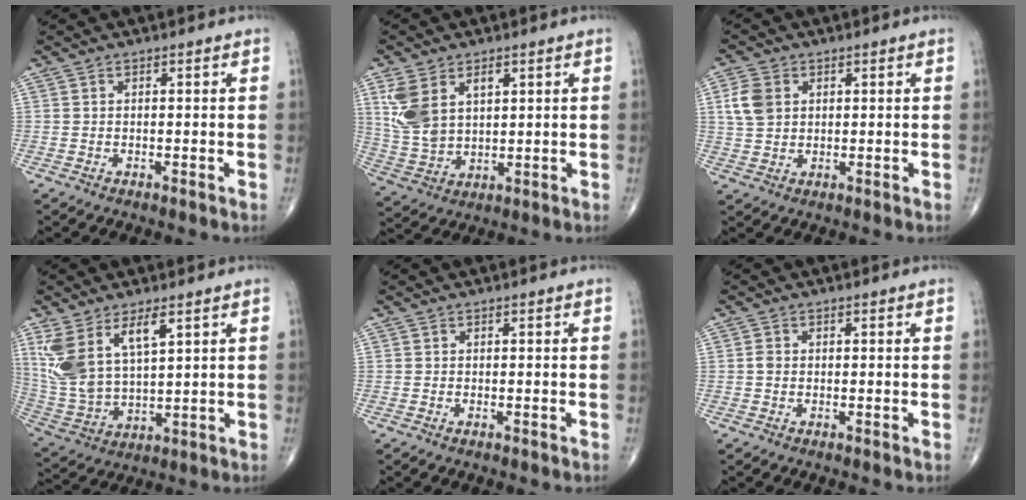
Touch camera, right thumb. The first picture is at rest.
{"total": 10.3, "force": [3.9, 6.4, 7.1], "torque": [-0.137, -0.007, 0.091]}
{"total": 5.7, "force": [1.6, 4.3, 3.4], "torque": [-0.063, 0.000, 0.031]}
{"total": 12.8, "force": [6.0, 5.6, 9.8], "torque": [-0.202, -0.022, 0.134]}
{"total": 0.0}
{"total": 1.0, "force": [-0.1, 0.8, 0.6], "torque": [-0.008, 0.002, -0.004]}